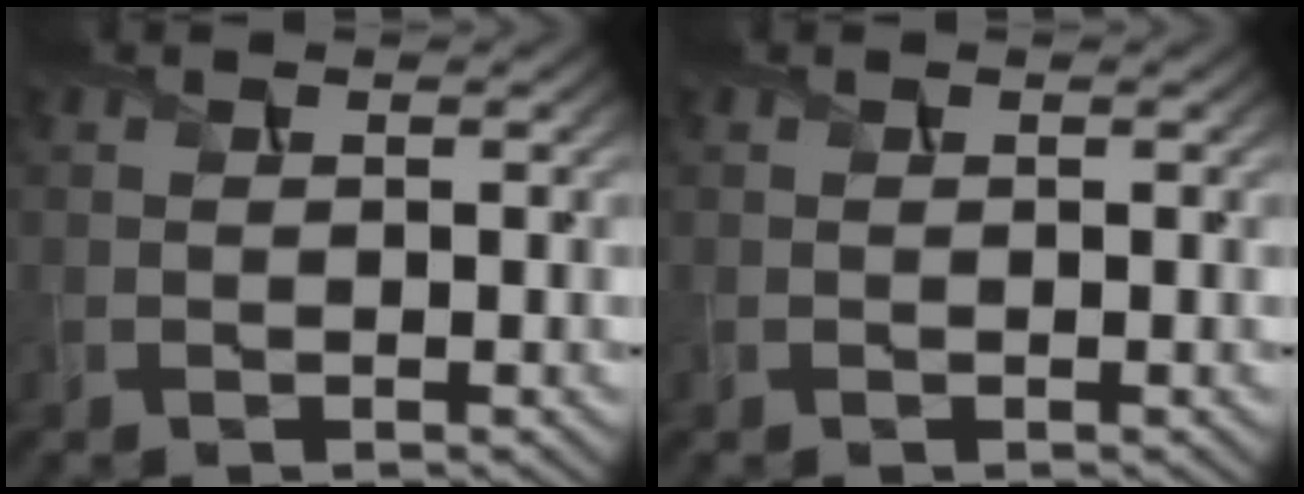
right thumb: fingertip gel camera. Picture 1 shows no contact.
{"total": 0.0}